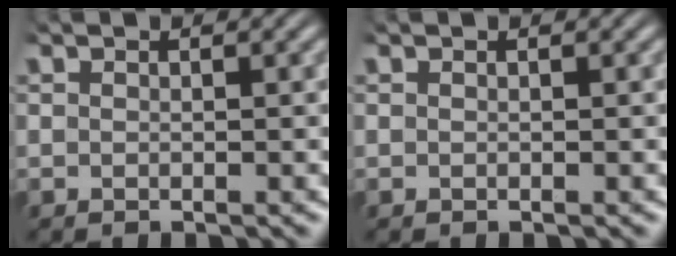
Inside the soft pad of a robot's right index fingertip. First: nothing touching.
{"total": 0.0}